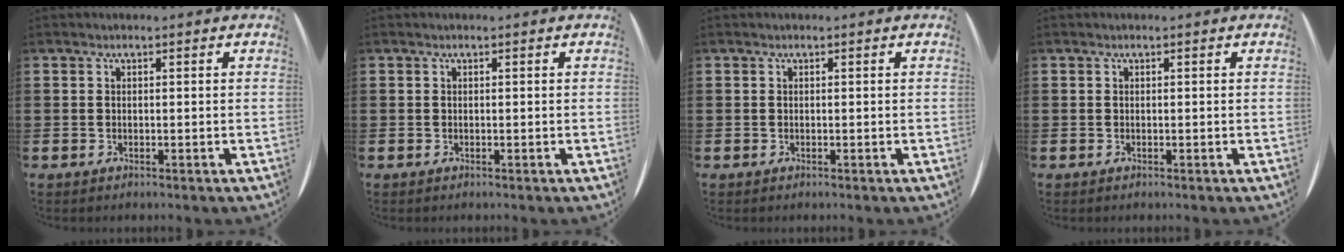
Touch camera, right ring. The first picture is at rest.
{"total": 0.0}
{"total": 0.0}
{"total": 0.0}